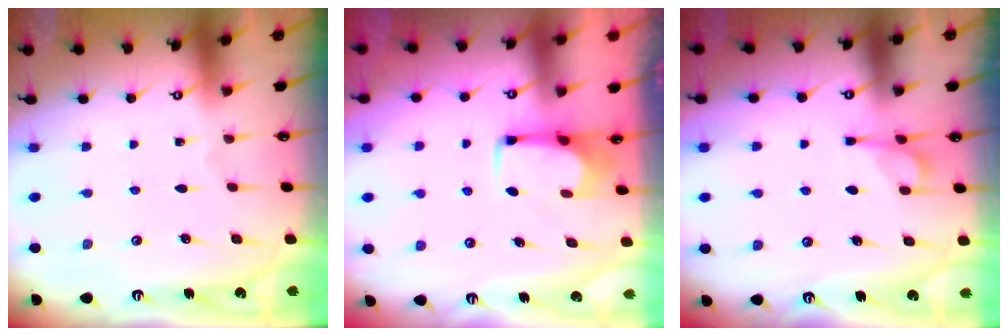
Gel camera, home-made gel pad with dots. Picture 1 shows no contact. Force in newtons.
{"total": 2.7, "press": 2.6, "slide": 0.4}
{"total": 5.5, "press": 5.5, "slide": 0.6}